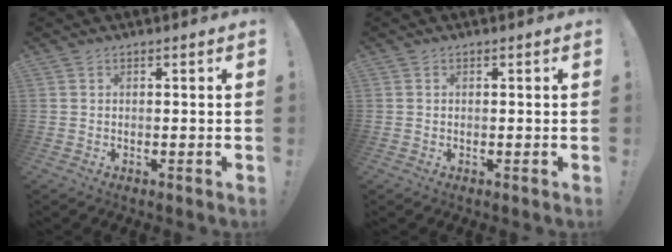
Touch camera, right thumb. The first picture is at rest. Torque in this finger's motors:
{"motor_torque": [-0.03, -0.28, -0.04, 0.08, 0.01]}